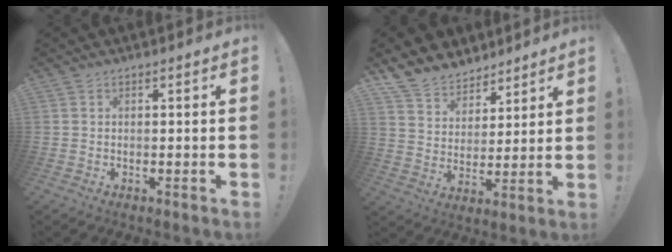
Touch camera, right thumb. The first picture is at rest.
{"total": 10.6, "force": [8.6, 6.0, 1.2], "torque": [-0.035, -0.071, 0.172]}